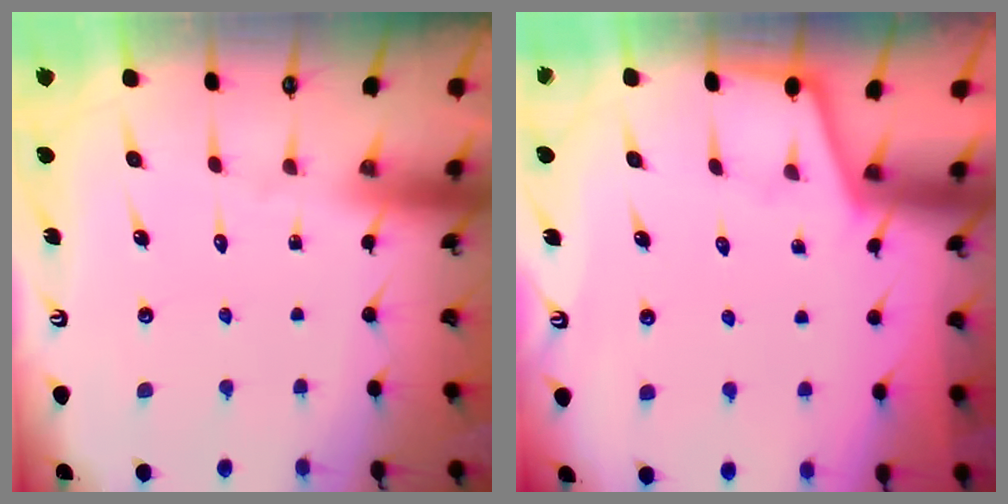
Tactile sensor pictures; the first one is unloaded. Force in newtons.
{"total": 1.7, "press": 1.7, "slide": 0.1}